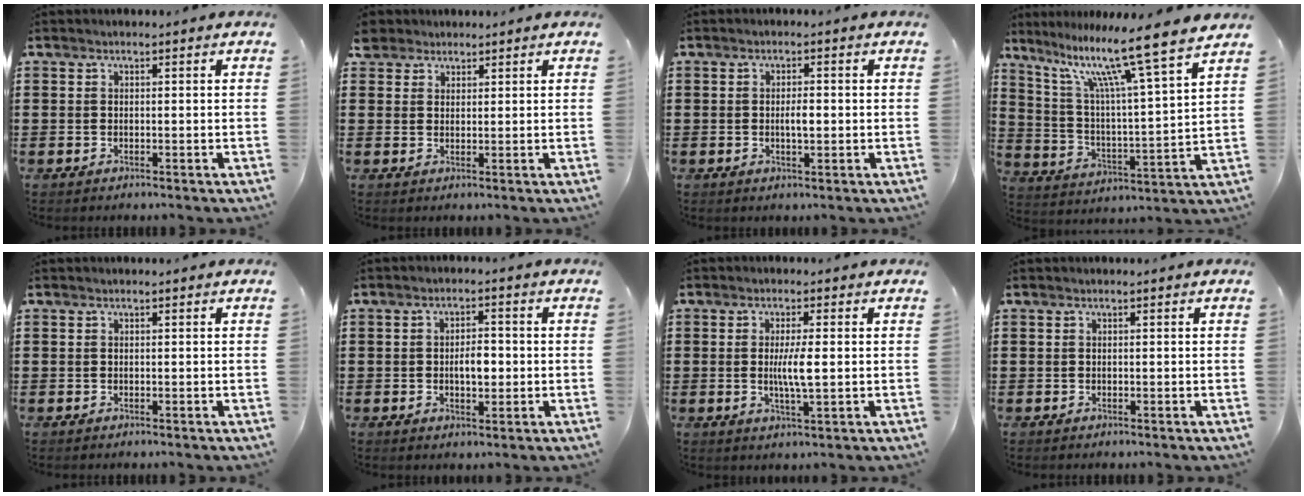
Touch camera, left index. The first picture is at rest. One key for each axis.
{"total": 2.7, "fx": 2.1, "fy": 1.6, "fz": 0.2, "tx": -0.006, "ty": 0.008, "tz": 0.039}
{"total": 2.4, "fx": -0.2, "fy": 0.7, "fz": 2.3, "tx": -0.036, "ty": -0.004, "tz": -0.006}
{"total": 12.6, "fx": 9.5, "fy": -0.1, "fz": 8.2, "tx": -0.183, "ty": -0.060, "tz": 0.149}
{"total": 0.0}
{"total": 3.9, "fx": -0.4, "fy": 1.8, "fz": 3.4, "tx": -0.049, "ty": -0.002, "tz": -0.014}
{"total": 4.4, "fx": 0.1, "fy": 0.6, "fz": 4.4, "tx": -0.080, "ty": -0.001, "tz": -0.002}
{"total": 0.0}